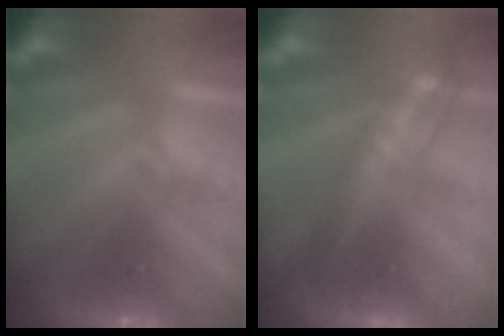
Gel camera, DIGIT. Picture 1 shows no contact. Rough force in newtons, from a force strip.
{"total": 2.9}